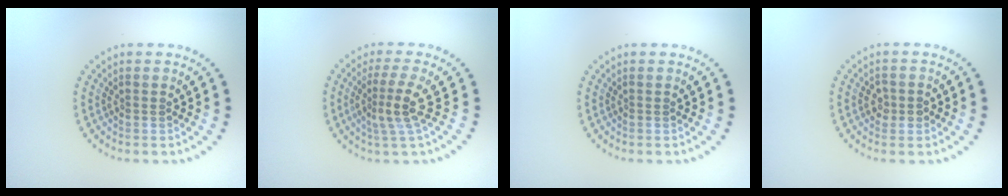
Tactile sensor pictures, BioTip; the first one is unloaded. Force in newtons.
{"total": 2.9, "press": 2.4, "slide": 1.7}
{"total": 0.0}
{"total": 1.5, "press": 1.4, "slide": 0.3}